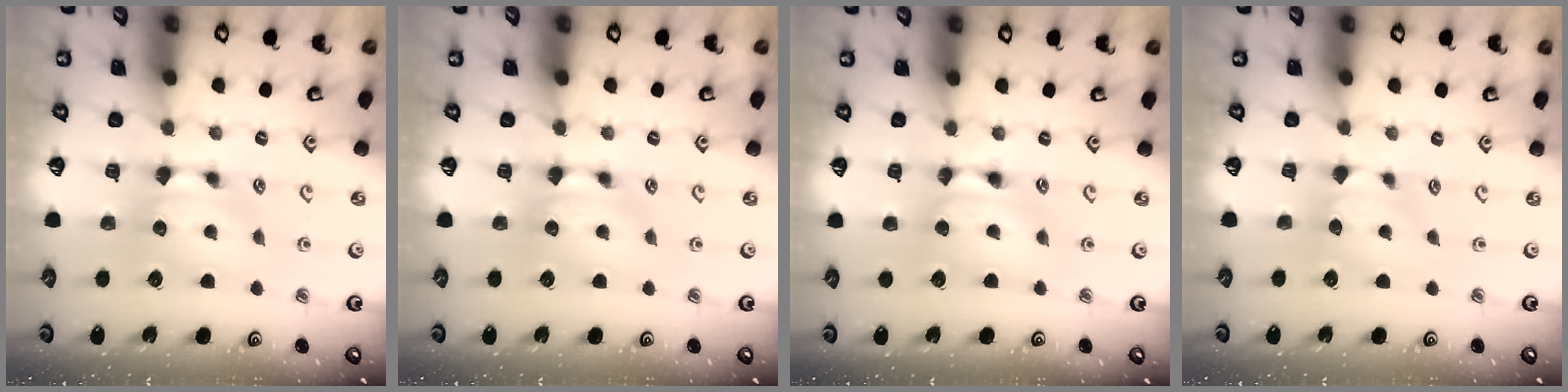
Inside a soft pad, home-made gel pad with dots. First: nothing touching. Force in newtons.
{"total": 0.0}
{"total": 1.7, "press": 1.7, "slide": 0.2}
{"total": 0.9, "press": 0.8, "slide": 0.5}